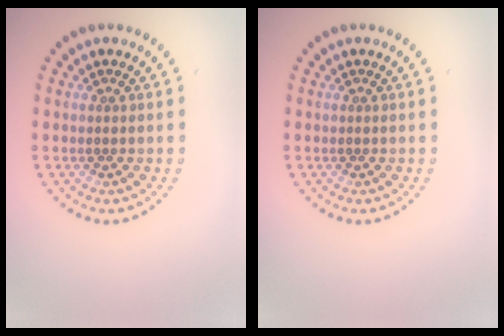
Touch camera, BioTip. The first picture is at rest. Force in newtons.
{"total": 0.0}